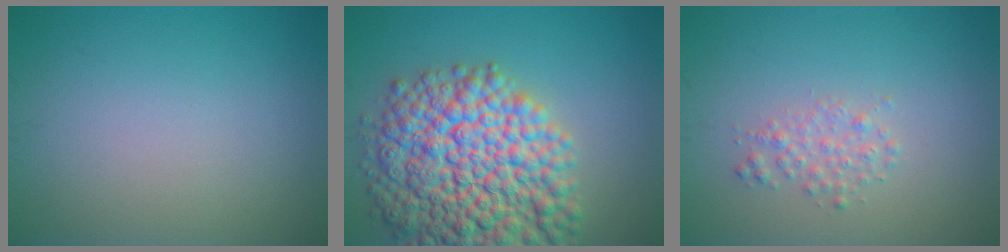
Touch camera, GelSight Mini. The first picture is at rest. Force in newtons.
{"total": 13.3, "press": 13.3, "slide": 0.5}
{"total": 1.6, "press": 1.6, "slide": 0.1}